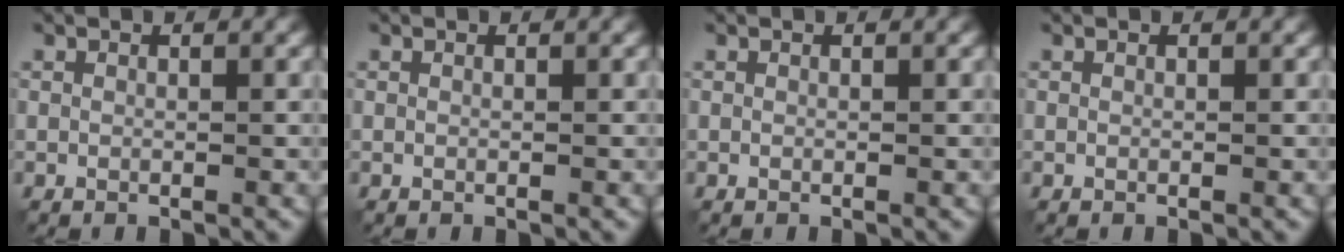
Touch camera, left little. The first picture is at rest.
{"total": 0.0}
{"total": 0.0}
{"total": 0.0}